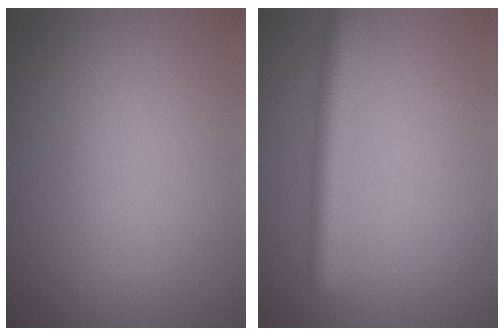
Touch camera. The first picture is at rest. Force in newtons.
{"total": 3.8, "press": 3.8, "slide": 0.2}